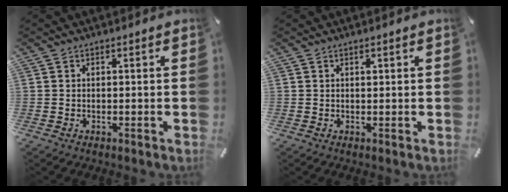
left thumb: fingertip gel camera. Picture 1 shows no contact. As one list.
[{"total": 0.6, "force": [0.3, 0.3, 0.4], "torque": [-0.001, -0.003, 0.004]}]